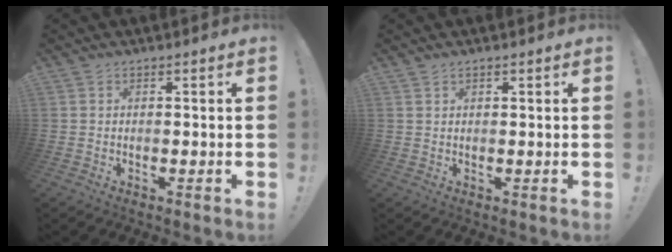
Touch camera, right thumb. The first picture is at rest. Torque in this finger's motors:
{"motor_torque": [-0.05, -0.17, -0.27, 0.21, 0.03]}